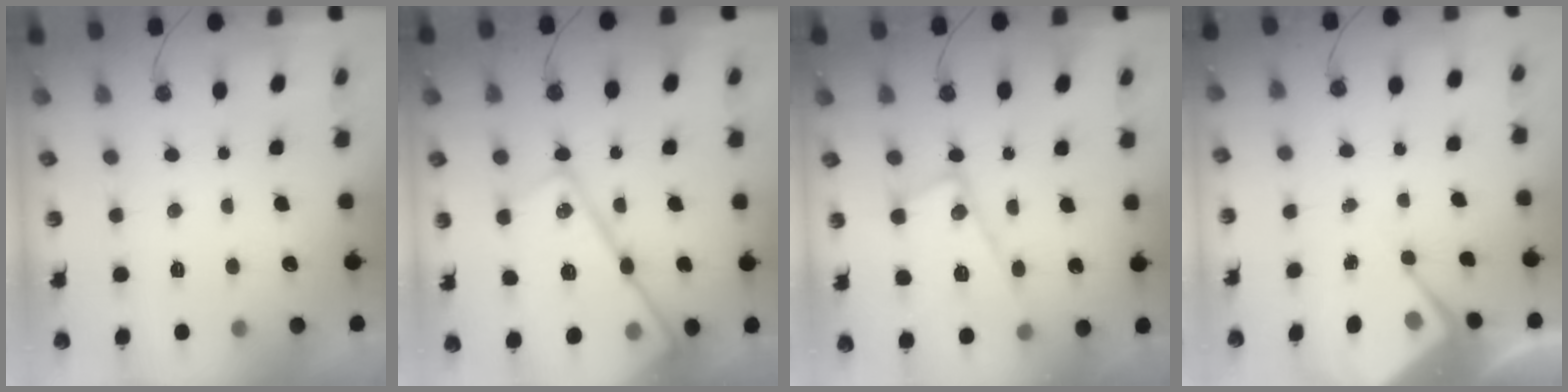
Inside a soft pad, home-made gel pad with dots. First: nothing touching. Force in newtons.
{"total": 23.2, "press": 23.1, "slide": 2.1}
{"total": 14.7, "press": 14.6, "slide": 1.3}
{"total": 6.7, "press": 6.6, "slide": 0.7}